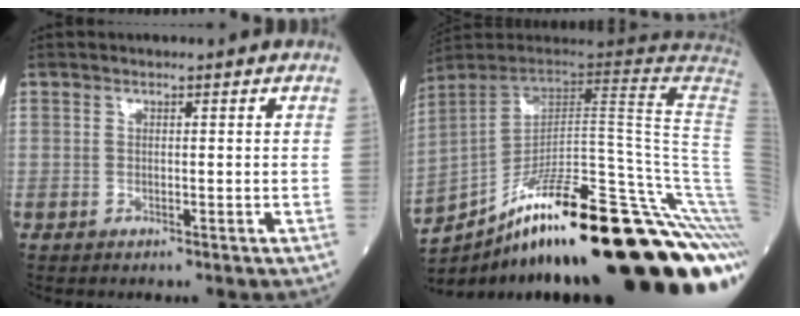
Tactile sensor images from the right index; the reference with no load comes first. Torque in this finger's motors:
{"motor_torque": [1.06, -1.08, 1.05, 0.21]}